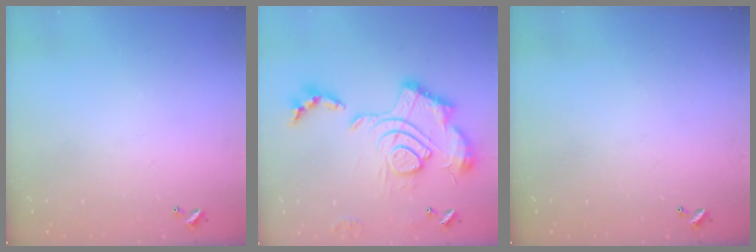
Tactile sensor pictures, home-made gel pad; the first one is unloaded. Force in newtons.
{"total": 2.5, "press": 1.9, "slide": 1.7}
{"total": 0.0}